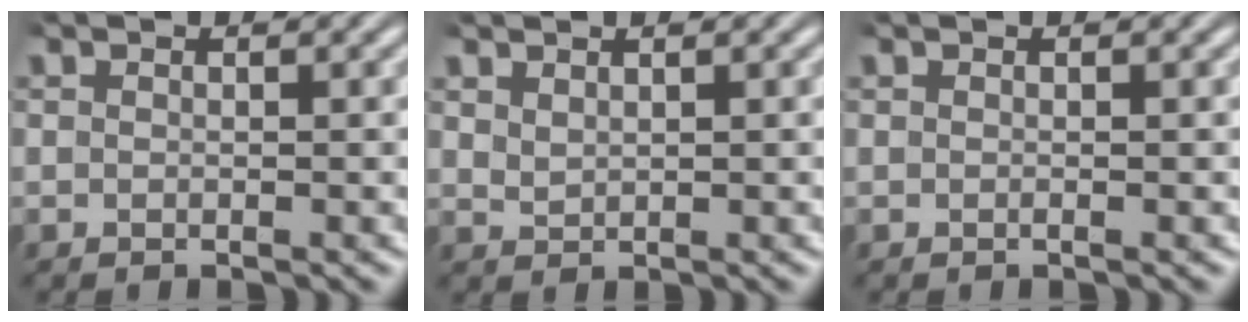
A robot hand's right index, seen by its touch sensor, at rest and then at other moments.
{"total": 1.2, "force": [1.2, -0.1, 0.3], "torque": [-0.005, -0.004, 0.033]}
{"total": 0.0}